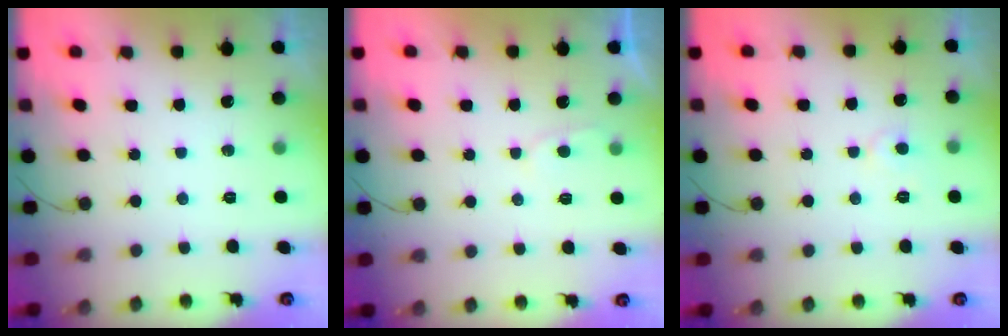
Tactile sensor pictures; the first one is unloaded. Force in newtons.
{"total": 2.0, "press": 2.0, "slide": 0.2}
{"total": 3.6, "press": 3.6, "slide": 0.5}